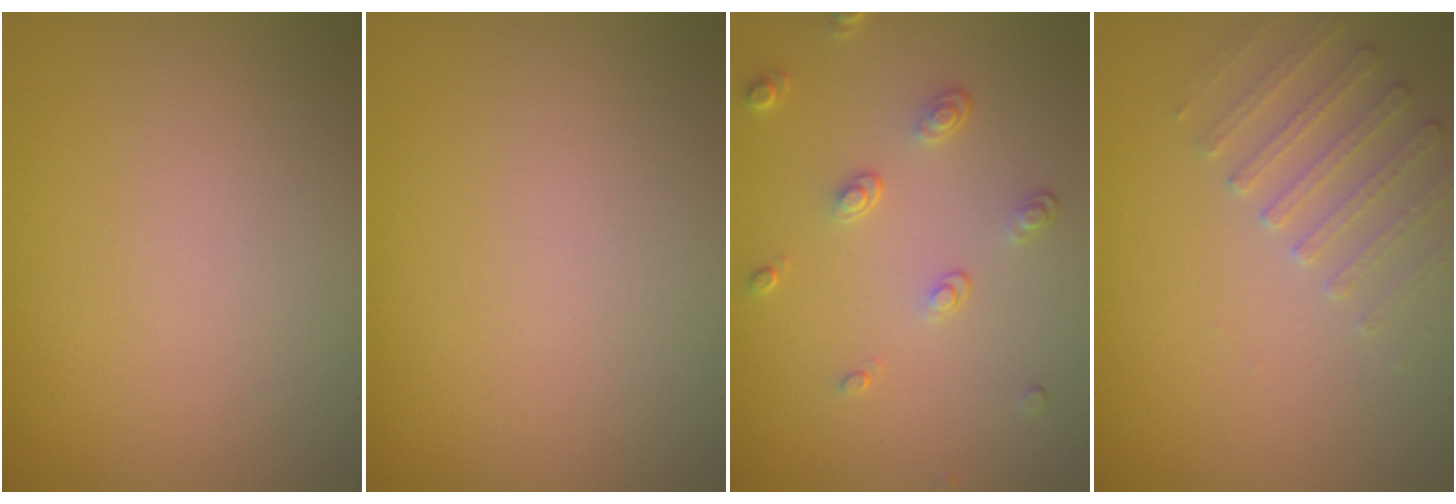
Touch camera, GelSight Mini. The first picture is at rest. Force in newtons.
{"total": 0.0}
{"total": 2.2, "press": 1.4, "slide": 1.7}
{"total": 2.6, "press": 2.6, "slide": 0.6}